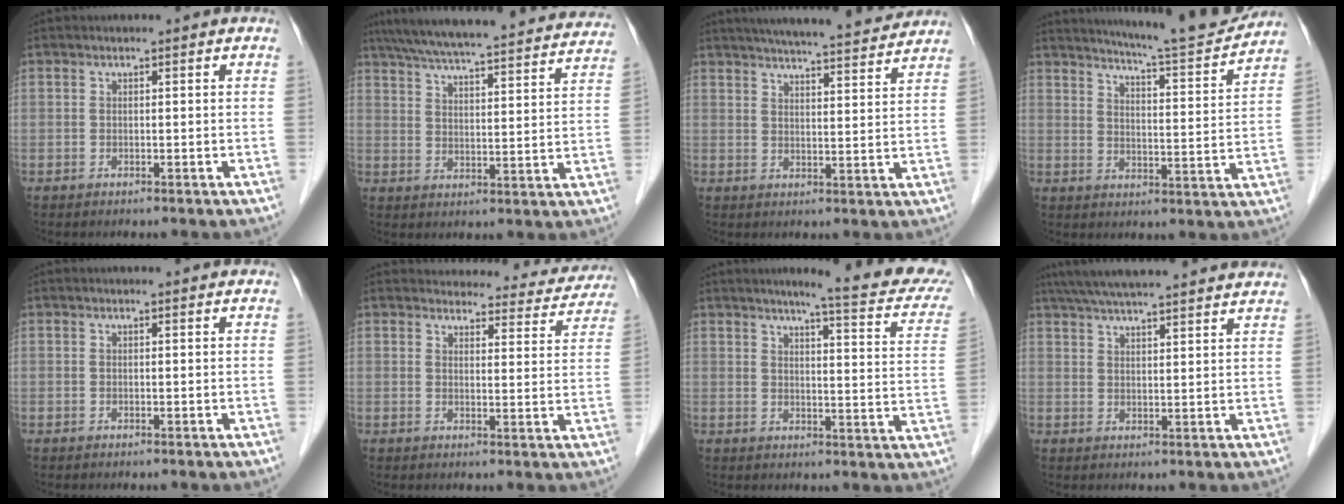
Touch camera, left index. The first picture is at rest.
{"total": 29.3, "force": [26.9, 2.7, 11.4], "torque": [-0.191, -0.009, 0.344]}
{"total": 17.4, "force": [15.8, 1.3, 7.0], "torque": [-0.106, 0.013, 0.210]}
{"total": 14.1, "force": [13.3, -0.4, 4.7], "torque": [-0.077, -0.024, 0.180]}
{"total": 2.1, "force": [2.0, 0.0, 0.6], "torque": [-0.012, 0.008, 0.020]}
{"total": 16.2, "force": [15.4, 4.3, 2.5], "torque": [0.004, -0.030, 0.154]}
{"total": 15.4, "force": [12.9, 0.9, 8.2], "torque": [-0.094, -0.032, 0.137]}
{"total": 22.3, "force": [20.1, 1.4, 9.5], "torque": [-0.158, 0.029, 0.267]}